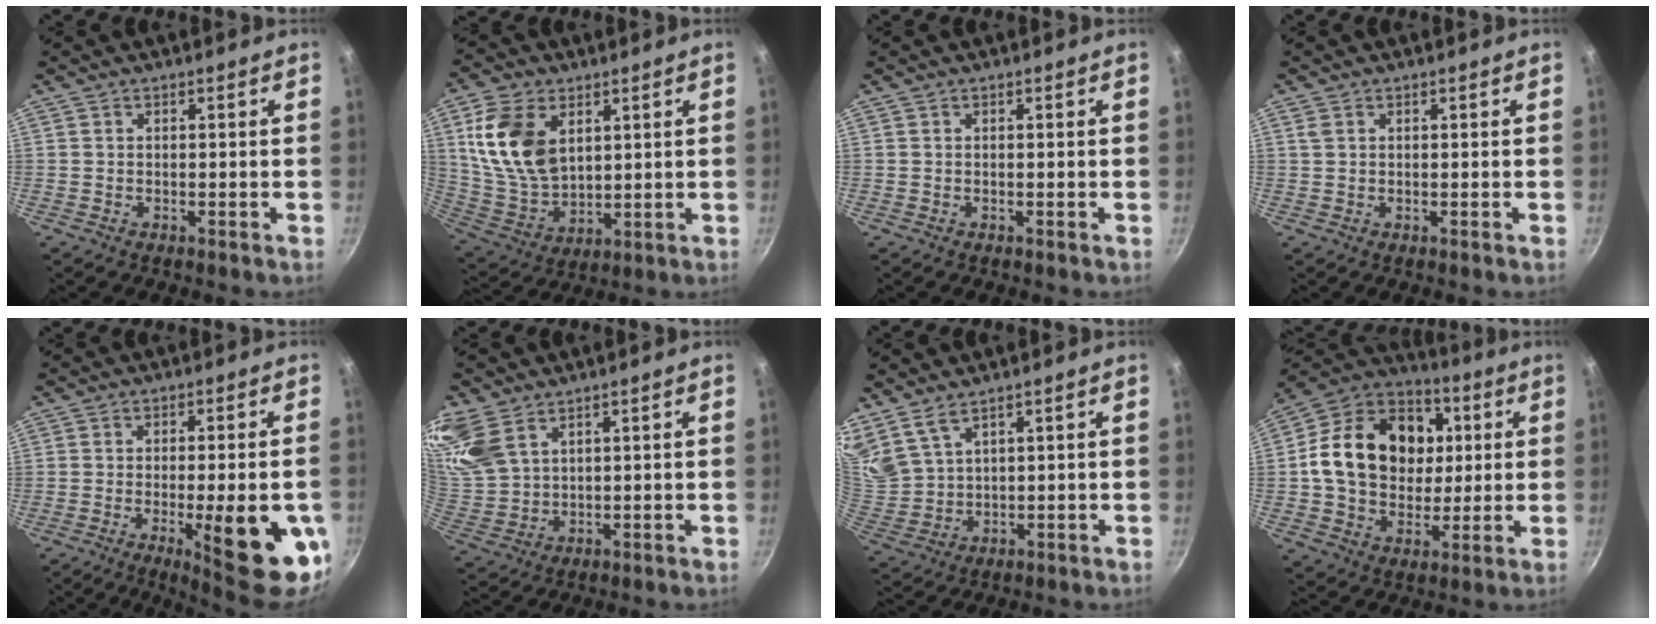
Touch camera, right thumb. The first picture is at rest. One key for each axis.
{"total": 15.4, "fx": 5.0, "fy": 9.9, "fz": 10.7, "tx": -0.186, "ty": -0.023, "tz": 0.112}
{"total": 0.0}
{"total": 1.2, "fx": 0.6, "fy": 0.8, "fz": 0.7, "tx": -0.014, "ty": 0.002, "tz": 0.012}
{"total": 17.4, "fx": -5.0, "fy": 4.6, "fz": 16.0, "tx": -0.180, "ty": 0.003, "tz": -0.056}
{"total": 12.5, "fx": 7.8, "fy": 7.6, "fz": 6.1, "tx": -0.130, "ty": -0.009, "tz": 0.174}
{"total": 7.6, "fx": 5.9, "fy": 3.2, "fz": 3.7, "tx": -0.062, "ty": -0.031, "tz": 0.137}
{"total": 22.5, "fx": 3.1, "fy": 17.5, "fz": 13.7, "tx": -0.208, "ty": 0.021, "tz": 0.049}